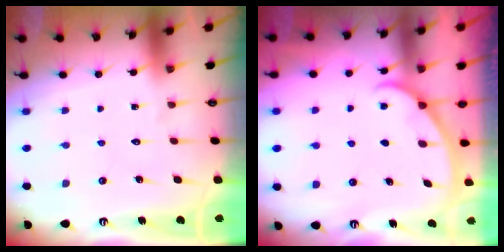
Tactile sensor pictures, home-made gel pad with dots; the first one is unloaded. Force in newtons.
{"total": 1.0, "press": 1.0, "slide": 0.2}